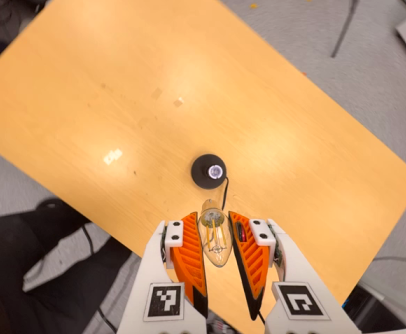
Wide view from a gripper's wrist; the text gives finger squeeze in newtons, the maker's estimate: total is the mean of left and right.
{"total": 11.9, "left": 12.3, "right": 11.5}